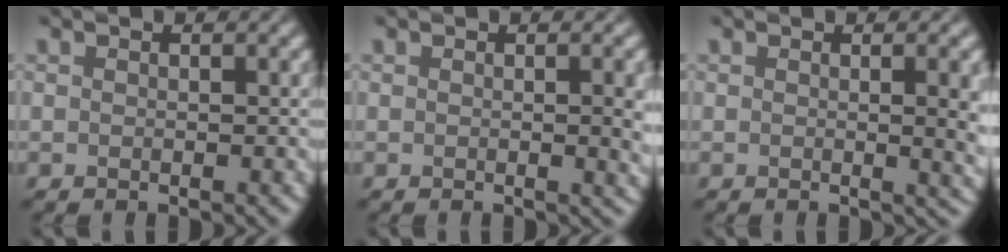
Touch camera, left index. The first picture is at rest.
{"total": 3.2, "force": [0.1, 0.9, 3.0], "torque": [-0.029, 0.002, -0.001]}
{"total": 4.6, "force": [0.2, 1.5, 4.4], "torque": [-0.039, -0.001, 0.004]}